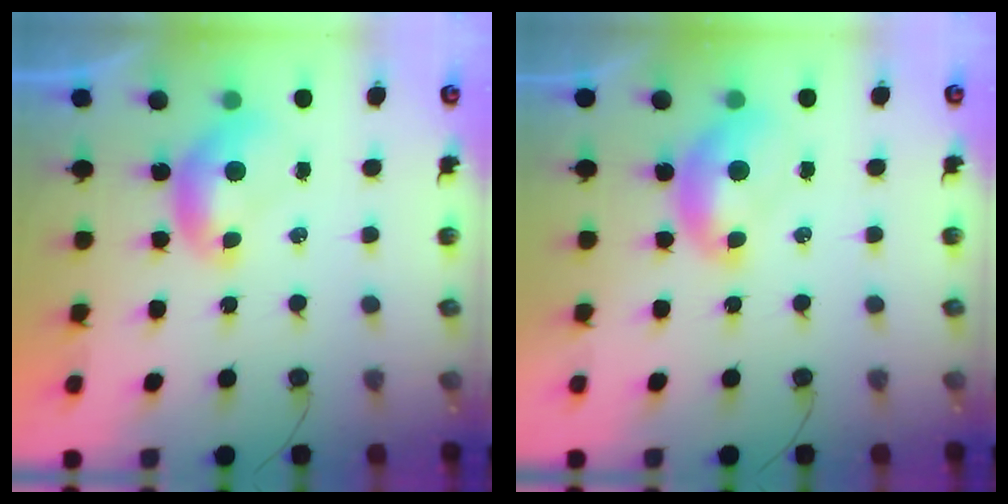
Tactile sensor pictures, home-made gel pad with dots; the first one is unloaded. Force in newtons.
{"total": 1.5, "press": 1.4, "slide": 0.6}